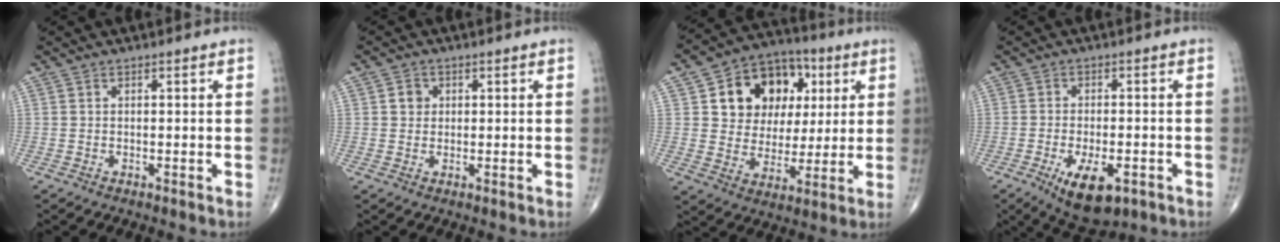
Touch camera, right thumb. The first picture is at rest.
{"total": 2.4, "force": [0.5, 2.2, 0.9], "torque": [-0.002, 0.001, 0.005]}
{"total": 16.6, "force": [4.8, 12.9, 9.2], "torque": [-0.100, 0.005, 0.081]}
{"total": 9.8, "force": [-4.4, 4.4, 7.6], "torque": [-0.119, 0.000, -0.061]}